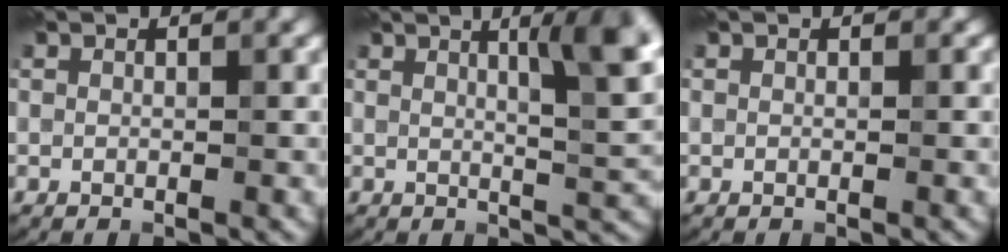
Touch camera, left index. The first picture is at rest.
{"total": 7.0, "force": [2.4, 1.5, 6.4], "torque": [-0.064, 0.009, 0.033]}
{"total": 0.0}